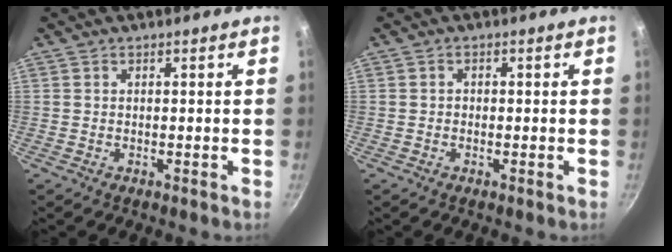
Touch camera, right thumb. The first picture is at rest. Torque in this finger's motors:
{"motor_torque": [-0.22, 0.03, -0.10, 0.14, 0.06]}